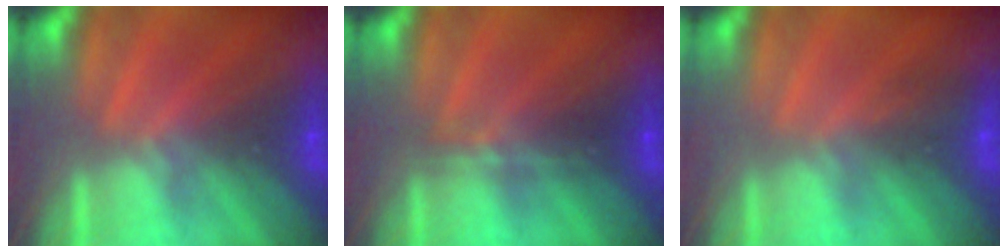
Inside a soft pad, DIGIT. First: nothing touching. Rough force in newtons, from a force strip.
{"total": 2.3}
{"total": 2.9}